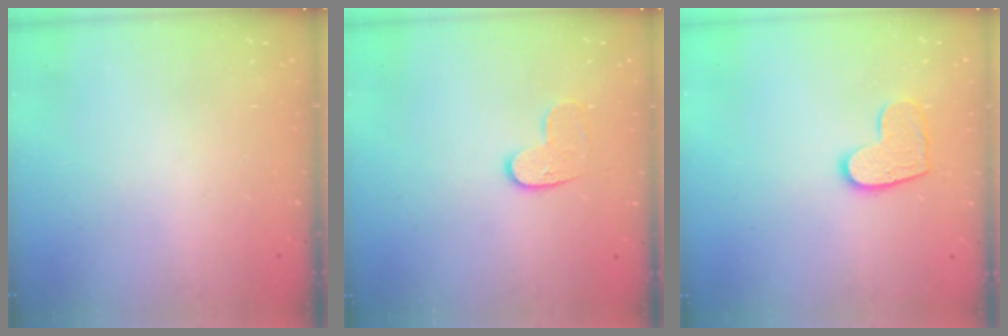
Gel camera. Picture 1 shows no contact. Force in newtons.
{"total": 6.8, "press": 6.8, "slide": 0.1}
{"total": 9.8, "press": 9.8, "slide": 0.3}